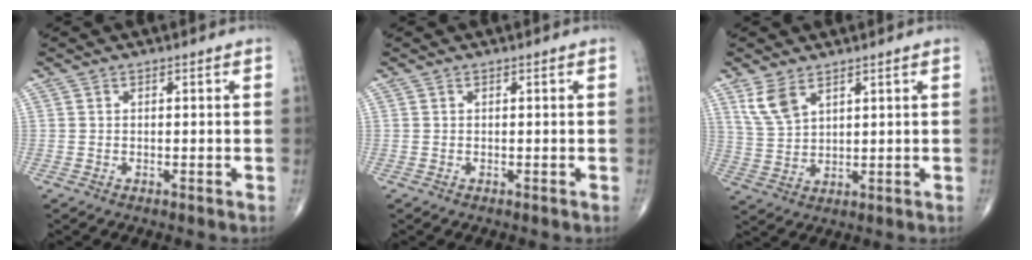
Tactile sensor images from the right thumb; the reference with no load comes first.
{"total": 0.0}
{"total": 5.8, "force": [3.6, 2.8, 3.6], "torque": [-0.072, -0.014, 0.083]}